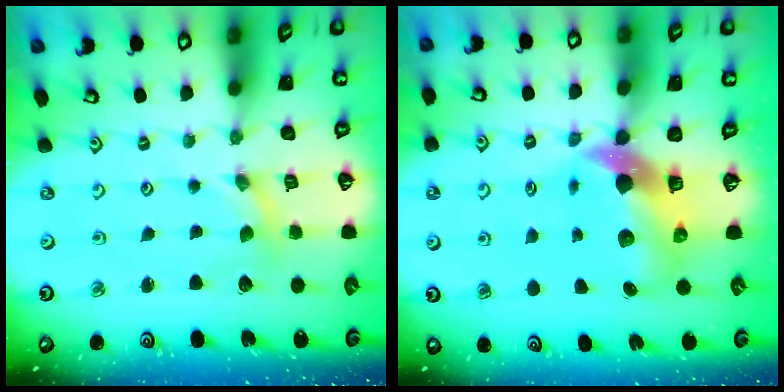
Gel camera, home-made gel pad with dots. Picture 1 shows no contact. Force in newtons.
{"total": 9.4, "press": 9.3, "slide": 1.3}